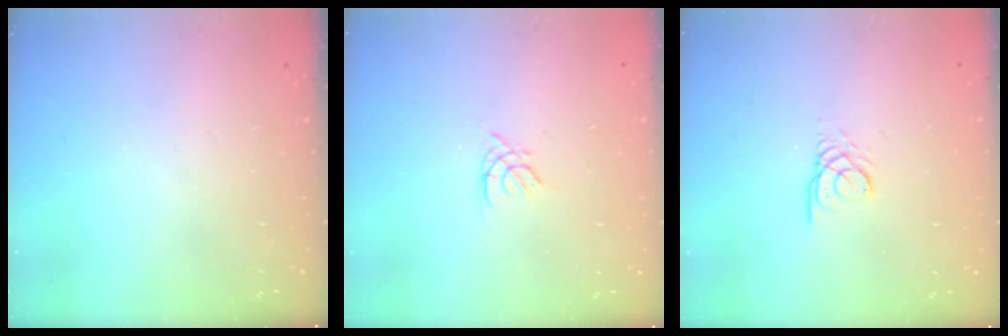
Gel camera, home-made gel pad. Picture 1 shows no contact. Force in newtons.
{"total": 1.4, "press": 1.4, "slide": 0.4}
{"total": 2.3, "press": 2.3, "slide": 0.1}